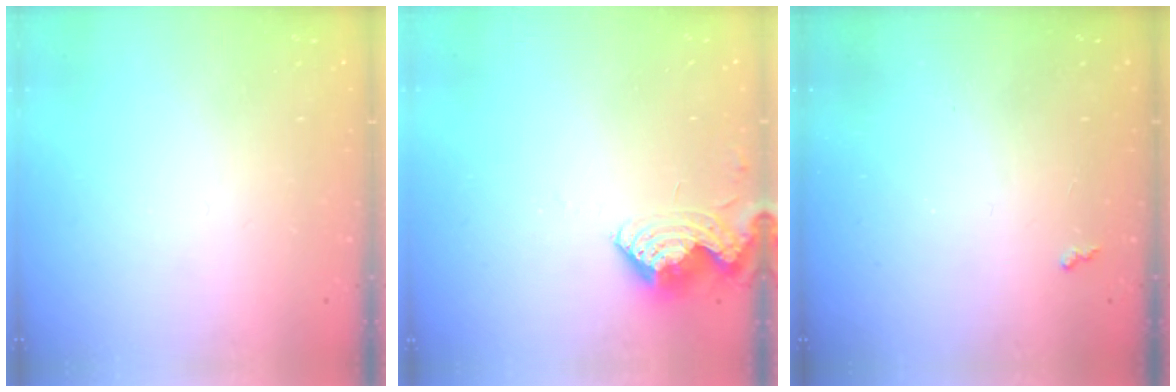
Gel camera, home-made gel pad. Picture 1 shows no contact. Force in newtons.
{"total": 9.3, "press": 9.3, "slide": 0.3}
{"total": 1.9, "press": 1.9, "slide": 0.5}